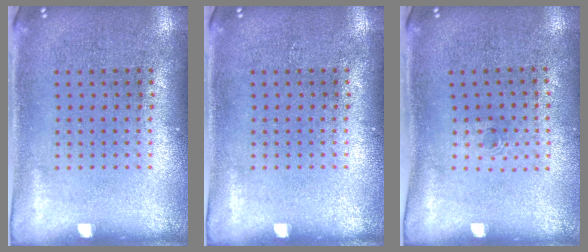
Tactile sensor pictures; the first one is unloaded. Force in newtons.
{"total": 0.0}
{"total": 0.5, "press": 0.3, "slide": 0.4}